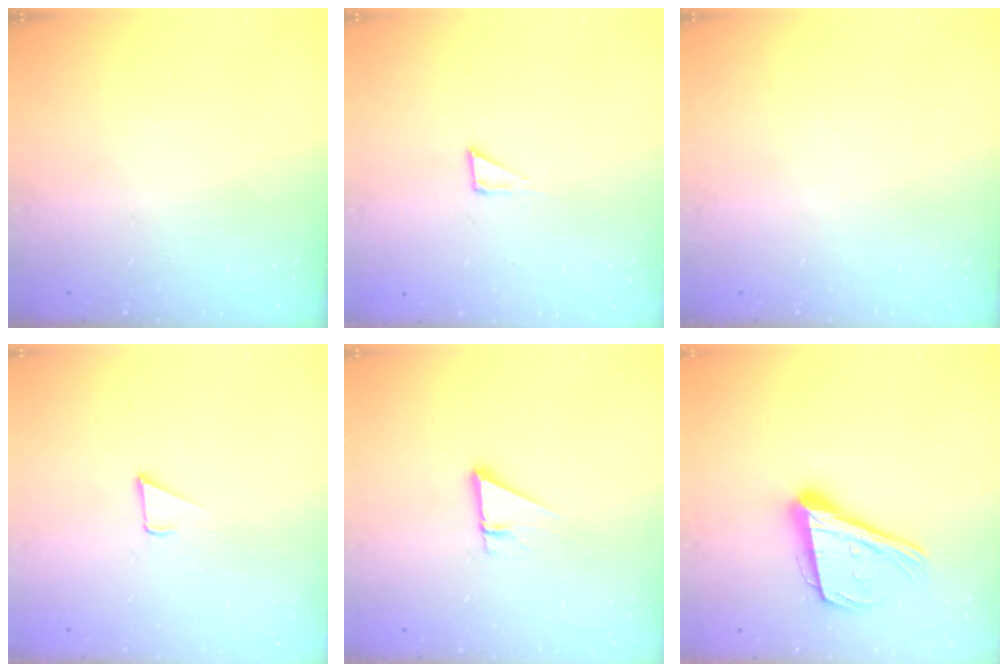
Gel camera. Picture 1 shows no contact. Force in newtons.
{"total": 2.3, "press": 2.3, "slide": 0.1}
{"total": 0.0}
{"total": 2.8, "press": 2.8, "slide": 0.2}
{"total": 2.7, "press": 2.7, "slide": 0.1}
{"total": 20.2, "press": 19.6, "slide": 4.7}